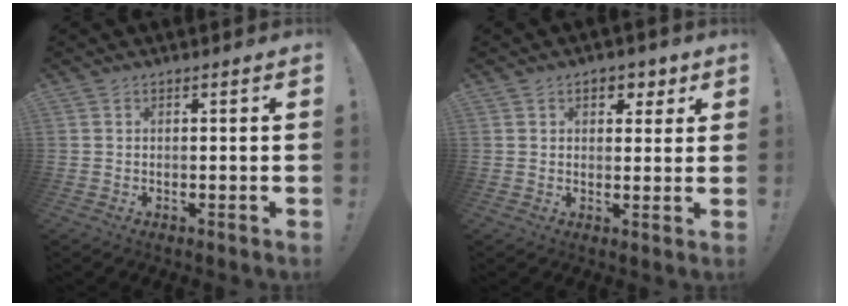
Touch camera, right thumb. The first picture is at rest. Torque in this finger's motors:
{"motor_torque": [0.07, 1.27, 0.24, -0.36, 0.00]}